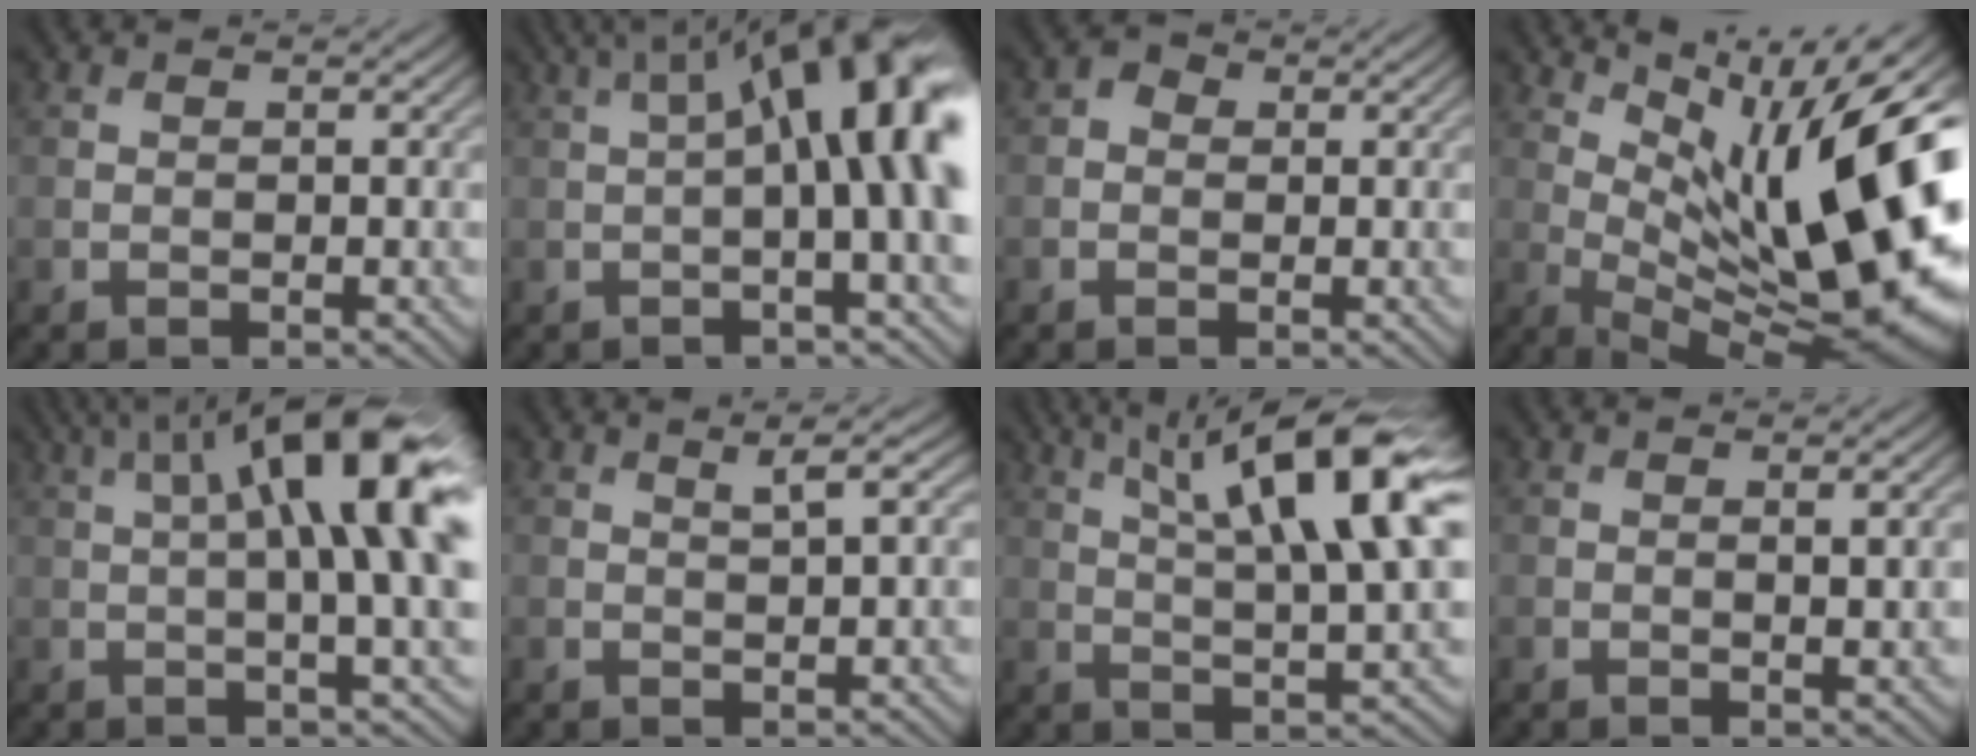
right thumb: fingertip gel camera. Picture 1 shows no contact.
{"total": 14.8, "force": [1.7, 4.0, 14.1], "torque": [-0.195, 0.031, 0.041]}
{"total": 1.8, "force": [-0.2, 1.7, 0.5], "torque": [-0.006, 0.000, -0.009]}
{"total": 17.1, "force": [3.2, 5.6, 15.9], "torque": [-0.218, 0.018, 0.072]}
{"total": 14.7, "force": [3.6, 3.2, 13.9], "torque": [-0.202, 0.027, 0.078]}
{"total": 1.7, "force": [0.9, 0.0, 1.5], "torque": [-0.026, 0.000, 0.023]}
{"total": 14.3, "force": [6.0, 3.7, 12.5], "torque": [-0.201, 0.009, 0.105]}
{"total": 1.3, "force": [0.3, 0.1, 1.3], "torque": [-0.023, -0.003, 0.012]}